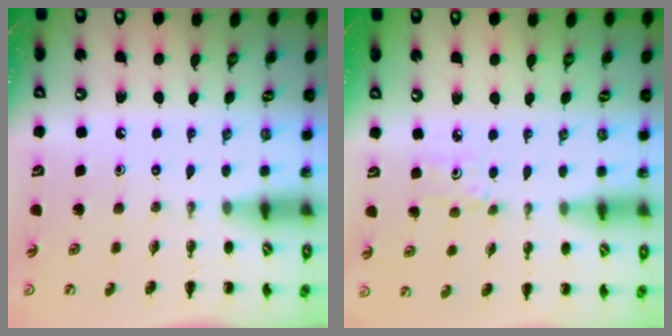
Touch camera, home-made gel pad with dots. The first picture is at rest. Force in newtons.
{"total": 3.2, "press": 3.0, "slide": 1.0}